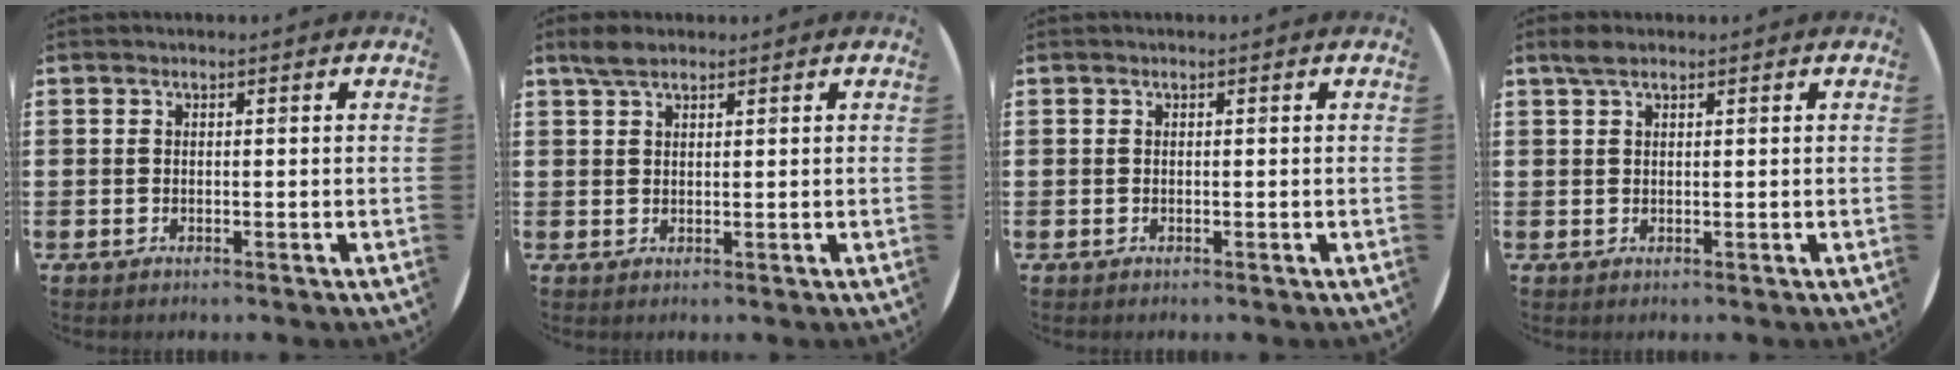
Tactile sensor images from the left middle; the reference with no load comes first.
{"total": 2.6, "force": [2.1, 0.9, 1.3], "torque": [-0.029, 0.007, 0.037]}
{"total": 0.0}
{"total": 1.7, "force": [1.3, 0.6, 1.0], "torque": [-0.020, 0.005, 0.023]}